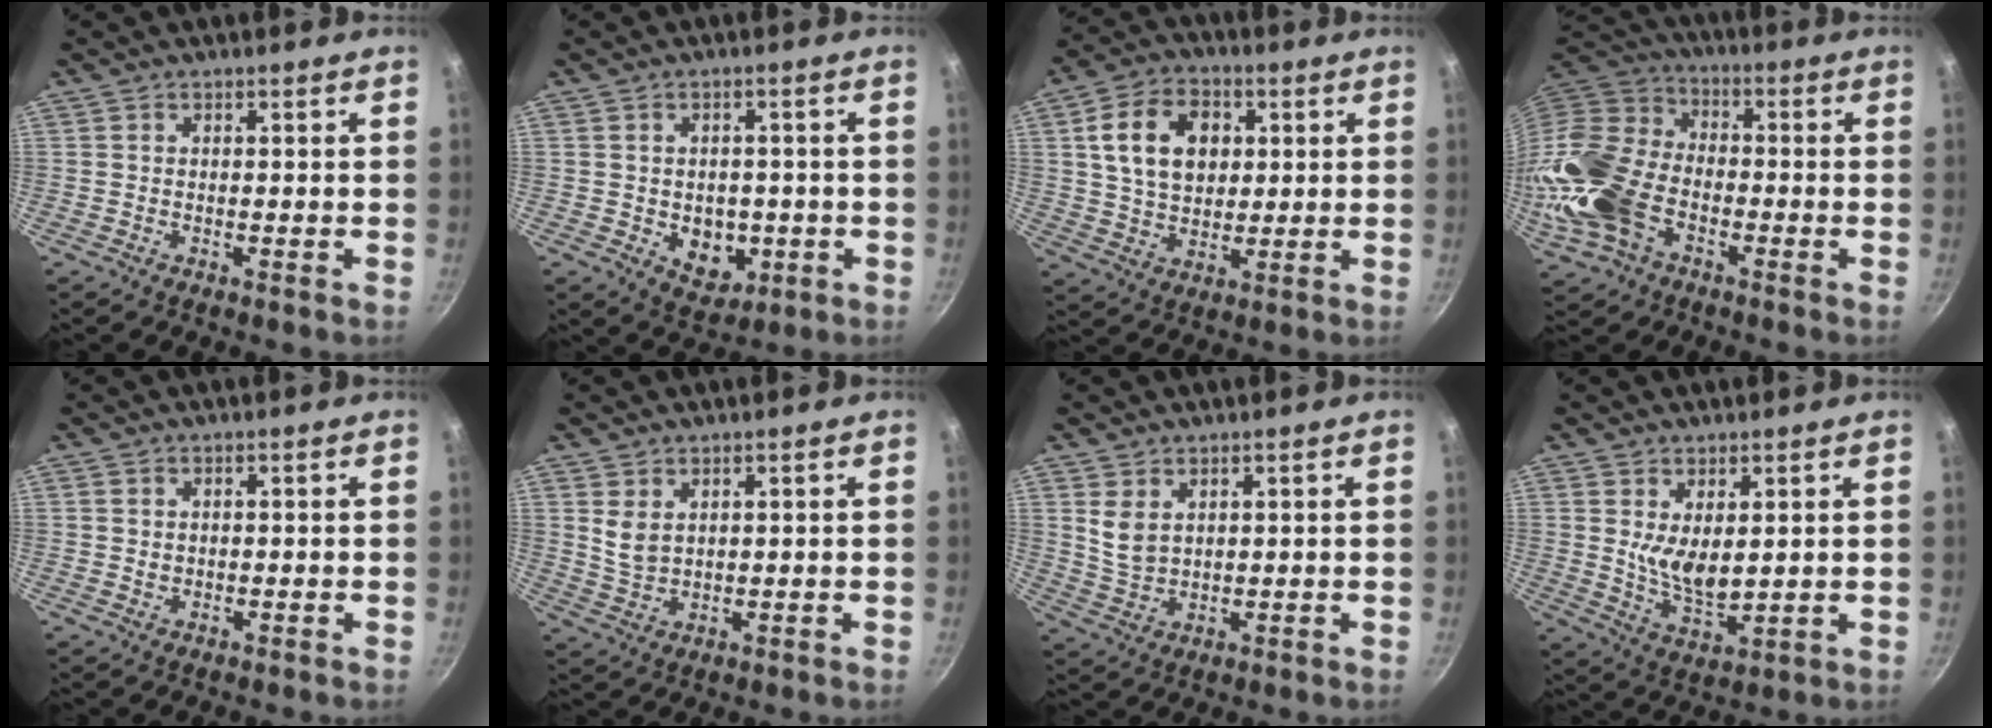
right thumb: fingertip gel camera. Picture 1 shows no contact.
{"total": 7.2, "force": [-1.5, 5.7, 4.2], "torque": [-0.031, 0.002, -0.009]}
{"total": 13.2, "force": [3.0, 9.4, 8.7], "torque": [-0.130, 0.002, 0.049]}
{"total": 18.6, "force": [-6.2, 12.2, 12.5], "torque": [-0.256, 0.039, -0.141]}
{"total": 0.9, "force": [0.2, 0.8, 0.3], "torque": [-0.003, 0.001, 0.005]}
{"total": 4.0, "force": [1.9, 2.4, 2.6], "torque": [-0.045, -0.017, 0.044]}
{"total": 4.8, "force": [2.2, 2.9, 3.0], "torque": [-0.051, -0.022, 0.051]}
{"total": 7.0, "force": [1.9, 3.5, 5.8], "torque": [-0.087, -0.031, 0.048]}